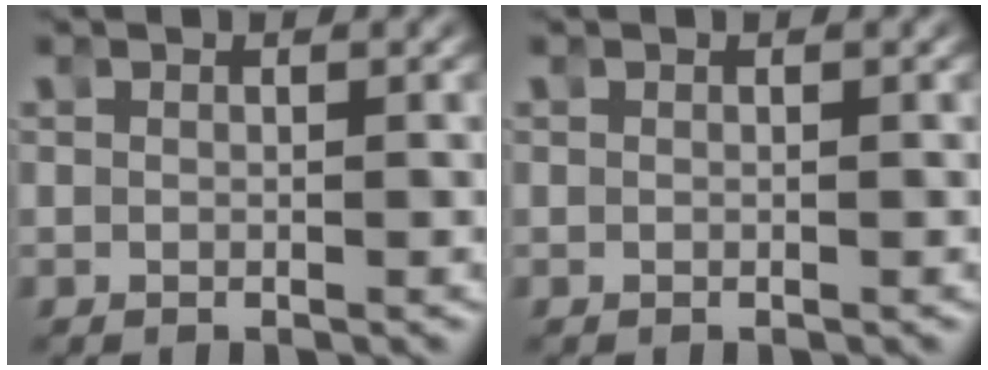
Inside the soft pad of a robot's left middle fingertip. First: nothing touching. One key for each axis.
{"total": 0.0}